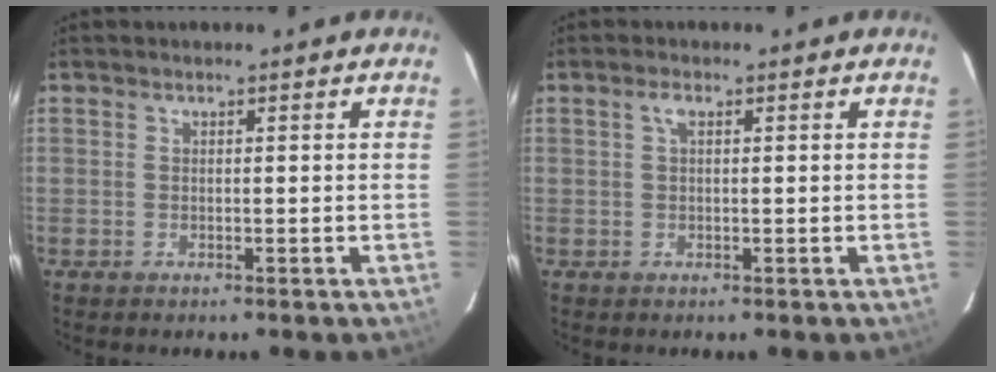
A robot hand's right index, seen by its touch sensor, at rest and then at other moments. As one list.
[{"total": 1.4, "force": [0.6, 0.5, 1.2], "torque": [-0.024, 0.005, 0.009]}]